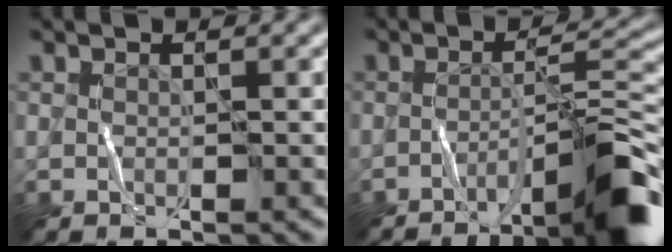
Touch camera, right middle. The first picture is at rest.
{"total": 7.9, "force": [-4.7, 0.9, 6.3], "torque": [-0.080, 0.017, -0.078]}